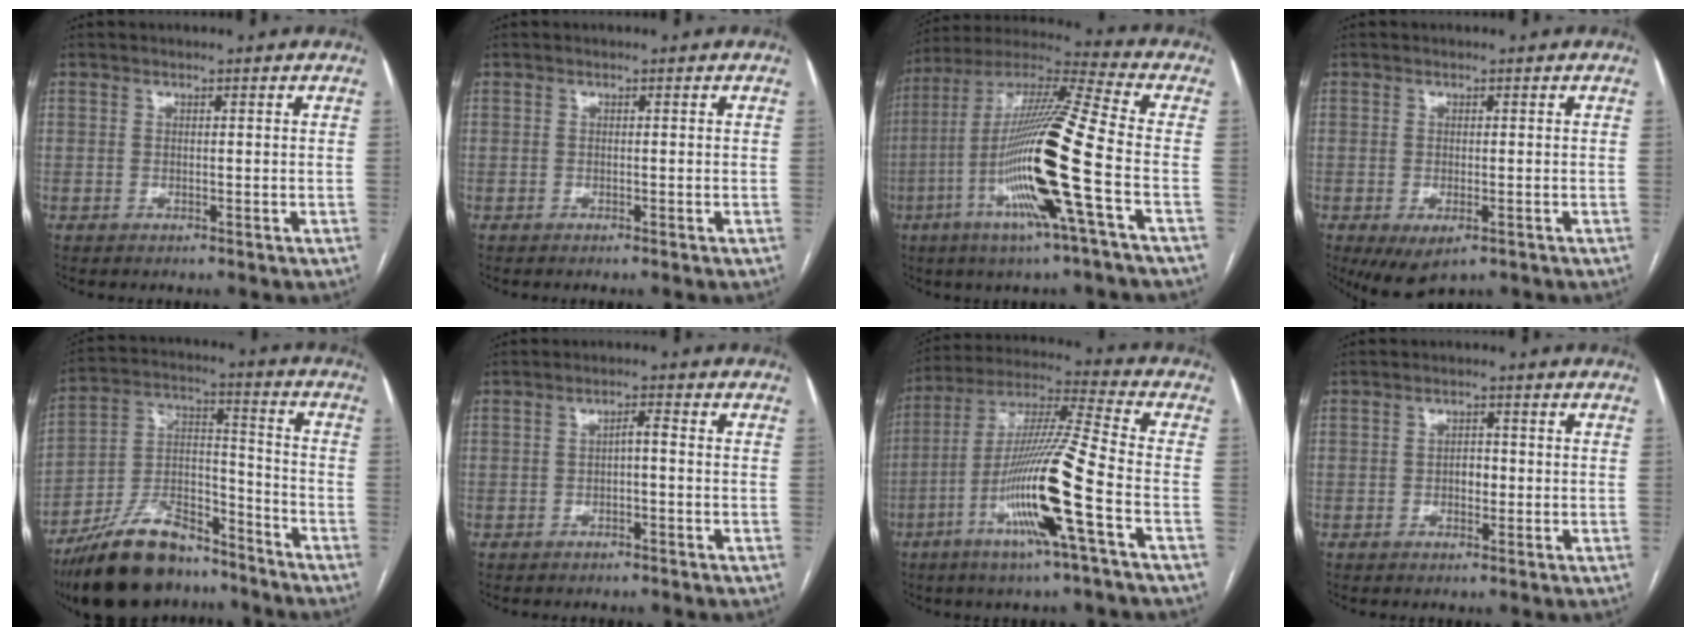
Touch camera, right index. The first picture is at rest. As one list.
[{"total": 0.0}, {"total": 19.4, "force": [-5.5, -0.8, 18.6], "torque": [-0.377, -0.017, -0.116]}, {"total": 4.9, "force": [-2.5, 2.1, 3.6], "torque": [-0.057, -0.012, -0.030]}, {"total": 17.9, "force": [-14.6, 6.3, 8.2], "torque": [-0.159, 0.025, -0.255]}, {"total": 1.8, "force": [-0.4, 0.4, 1.7], "torque": [-0.026, 0.006, -0.008]}, {"total": 16.6, "force": [-6.0, -1.0, 15.4], "torque": [-0.304, -0.010, -0.116]}, {"total": 2.1, "force": [-0.4, 1.3, 1.6], "torque": [-0.021, 0.005, -0.005]}]